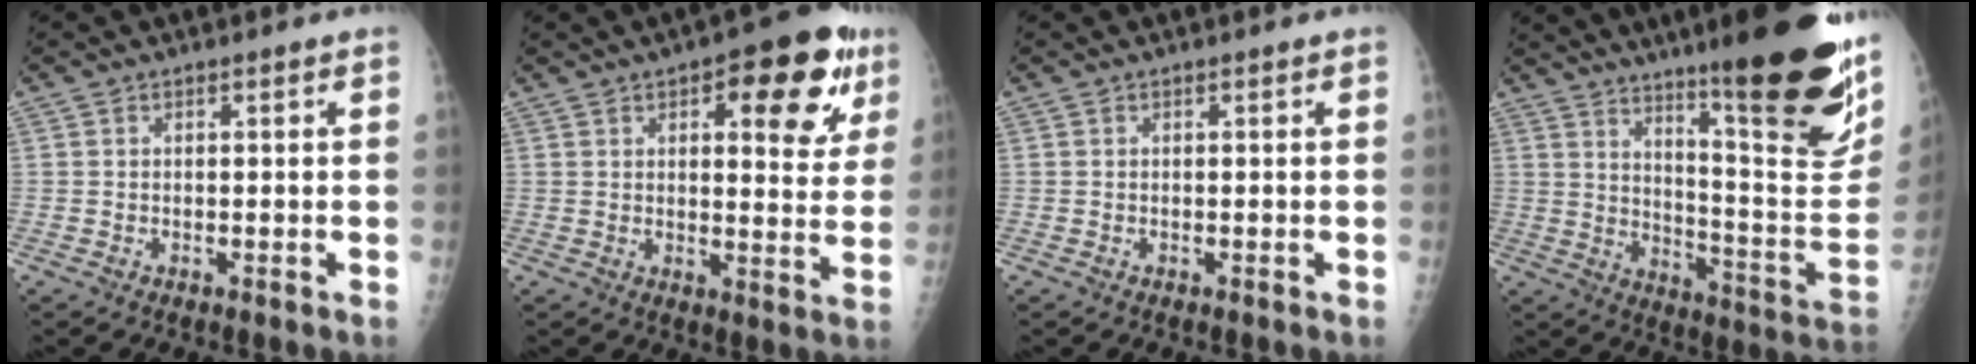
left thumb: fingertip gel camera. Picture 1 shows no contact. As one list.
[{"total": 15.1, "force": [6.8, 6.0, 12.1], "torque": [-0.105, -0.016, 0.081]}, {"total": 0.0}, {"total": 27.5, "force": [16.5, 4.7, 21.5], "torque": [-0.261, -0.084, 0.244]}]